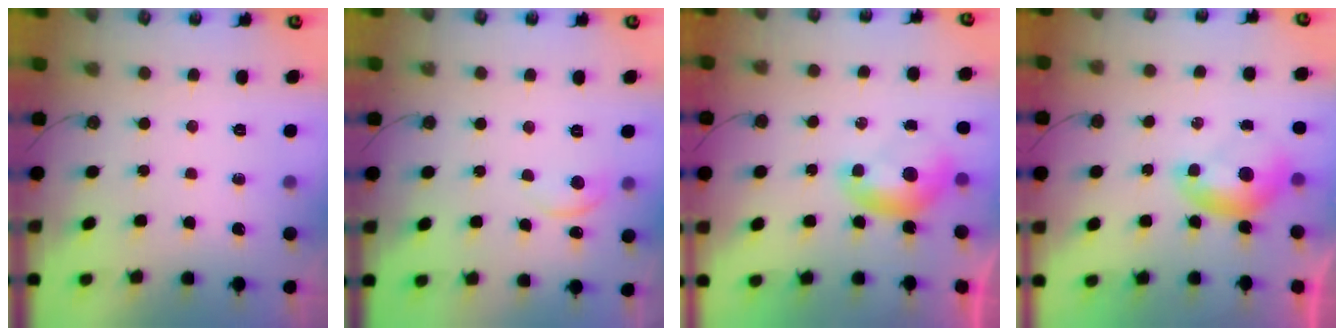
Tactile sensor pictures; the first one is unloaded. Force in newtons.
{"total": 2.6, "press": 2.6, "slide": 0.5}
{"total": 0.0}
{"total": 0.0}